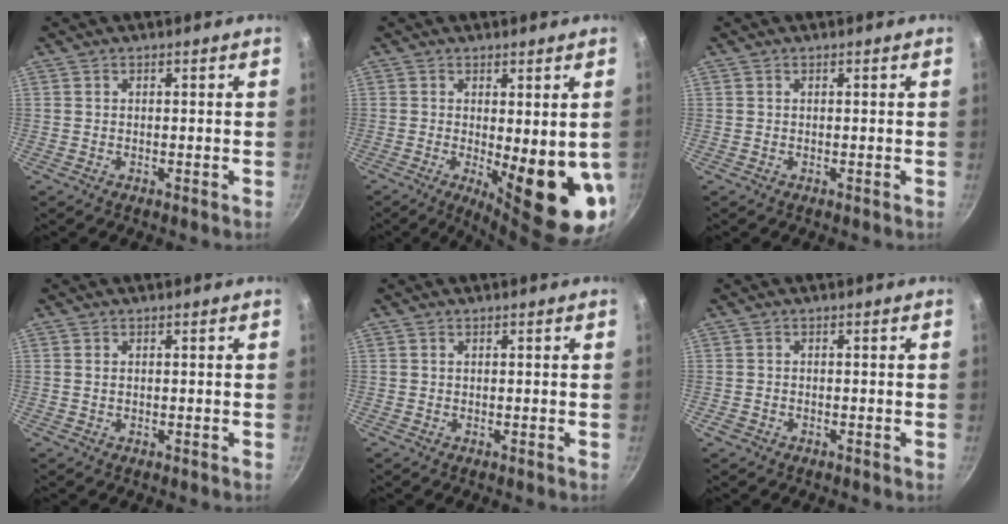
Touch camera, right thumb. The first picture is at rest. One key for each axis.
{"total": 14.0, "fx": -1.7, "fy": 4.2, "fz": 13.2, "tx": -0.151, "ty": -0.028, "tz": -0.011}
{"total": 0.0}
{"total": 0.9, "fx": 0.2, "fy": 0.6, "fz": 0.6, "tx": -0.009, "ty": 0.003, "tz": 0.003}
{"total": 0.0}
{"total": 1.2, "fx": -0.7, "fy": 0.9, "fz": 0.5, "tx": -0.014, "ty": 0.005, "tz": -0.011}